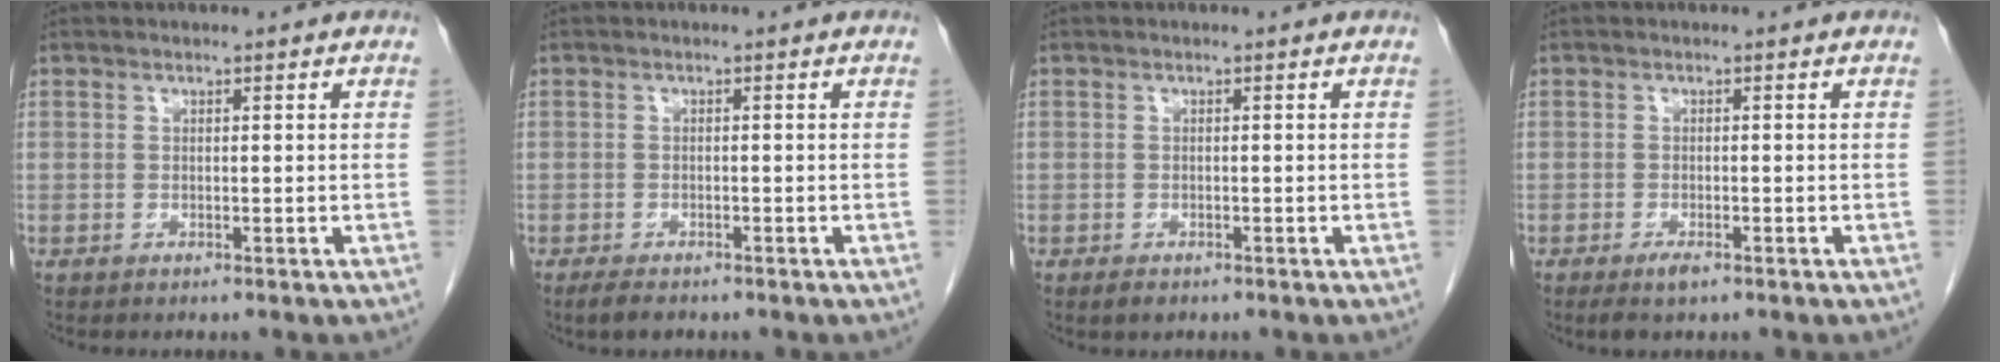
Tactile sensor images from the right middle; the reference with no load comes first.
{"total": 2.3, "force": [-1.8, 0.8, 1.3], "torque": [-0.027, -0.004, -0.027]}
{"total": 1.4, "force": [-0.9, 0.7, 0.8], "torque": [-0.016, -0.001, -0.010]}
{"total": 2.2, "force": [-1.4, 0.6, 1.6], "torque": [-0.032, -0.004, -0.022]}